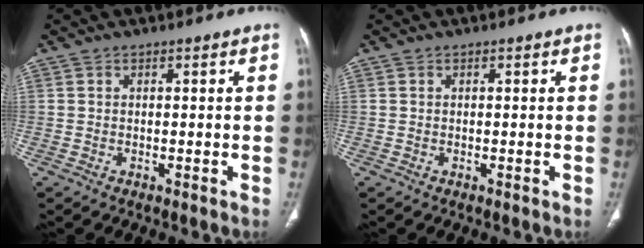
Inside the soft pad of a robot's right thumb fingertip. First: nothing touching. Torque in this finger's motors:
{"motor_torque": [0.10, 0.18, -0.08, 0.06, 0.01]}